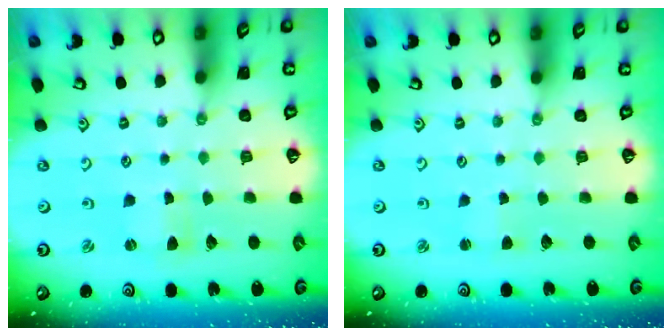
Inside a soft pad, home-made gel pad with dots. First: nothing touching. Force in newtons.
{"total": 1.8, "press": 1.8, "slide": 0.2}